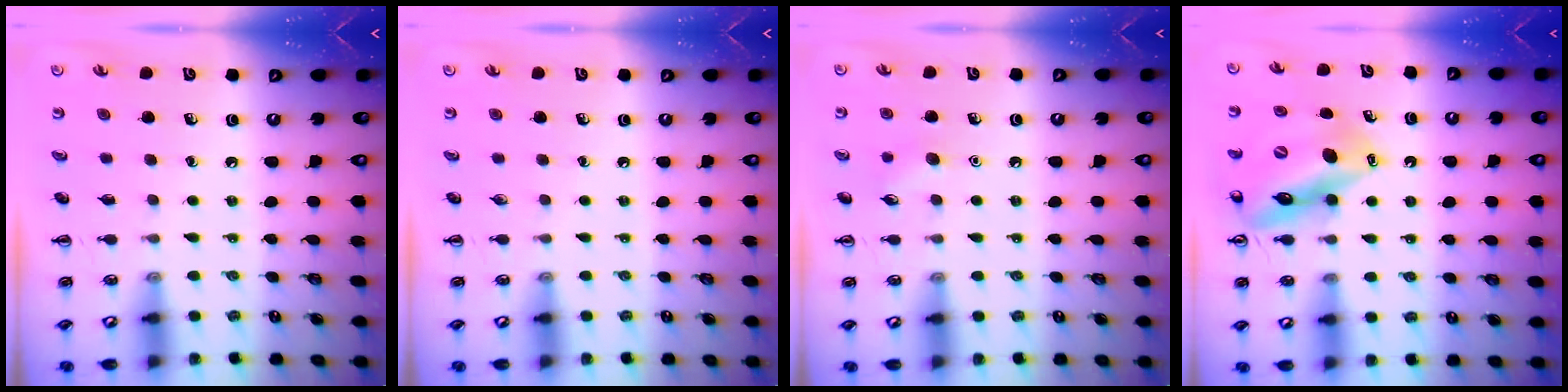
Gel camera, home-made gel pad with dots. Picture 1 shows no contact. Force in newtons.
{"total": 0.0}
{"total": 6.3, "press": 6.0, "slide": 1.9}
{"total": 14.1, "press": 13.6, "slide": 3.9}